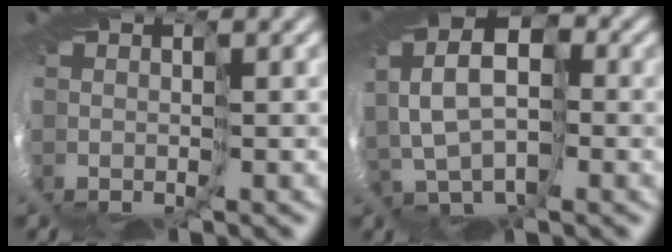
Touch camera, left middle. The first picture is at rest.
{"total": 6.8, "force": [0.7, 4.8, 4.7], "torque": [-0.109, 0.023, 0.021]}